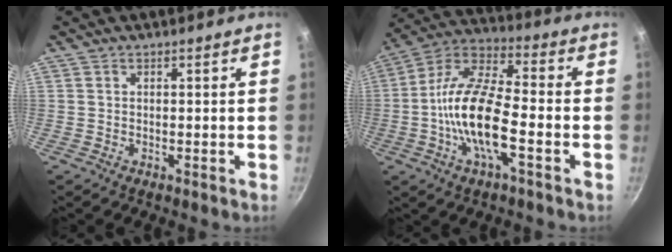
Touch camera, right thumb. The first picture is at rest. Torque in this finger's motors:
{"motor_torque": [0.68, 0.28, 2.11, -0.66, 0.64]}